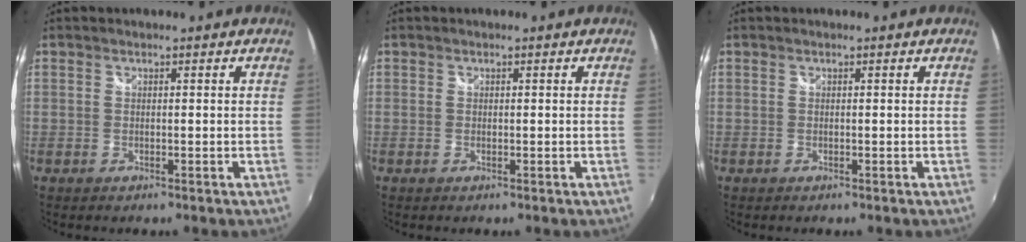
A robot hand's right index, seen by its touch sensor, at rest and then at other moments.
{"total": 0.0}
{"total": 0.0}